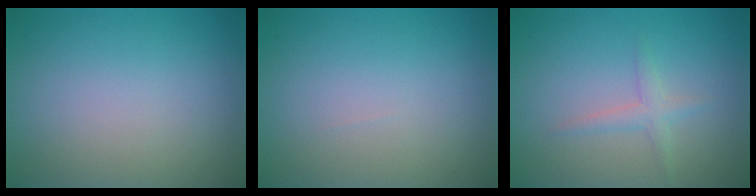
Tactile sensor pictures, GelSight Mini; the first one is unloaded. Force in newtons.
{"total": 0.0}
{"total": 1.5, "press": 1.5, "slide": 0.1}